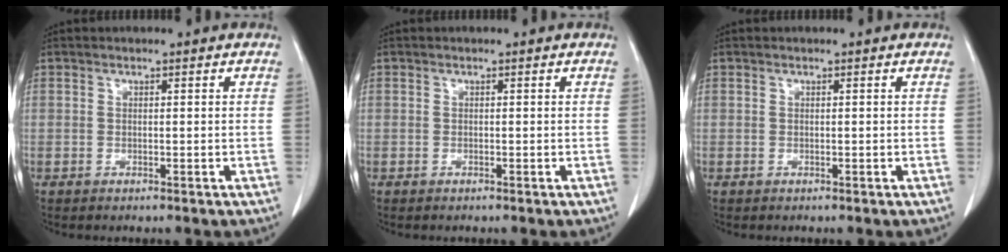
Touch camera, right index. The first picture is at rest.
{"total": 0.0}
{"total": 0.0}